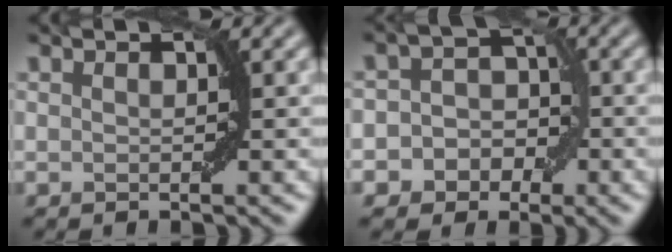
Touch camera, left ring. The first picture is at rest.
{"total": 5.3, "force": [-1.7, 4.8, 1.5], "torque": [0.001, 0.024, -0.046]}